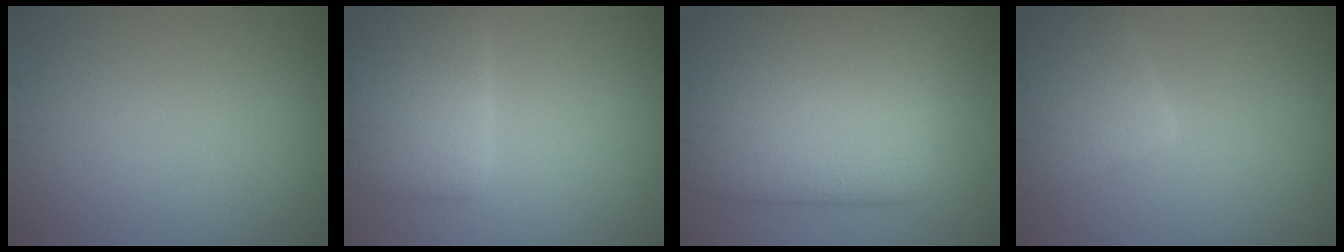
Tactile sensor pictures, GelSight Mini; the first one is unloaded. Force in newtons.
{"total": 5.4, "press": 5.4, "slide": 0.3}
{"total": 13.8, "press": 13.8, "slide": 0.9}
{"total": 5.2, "press": 5.2, "slide": 0.3}